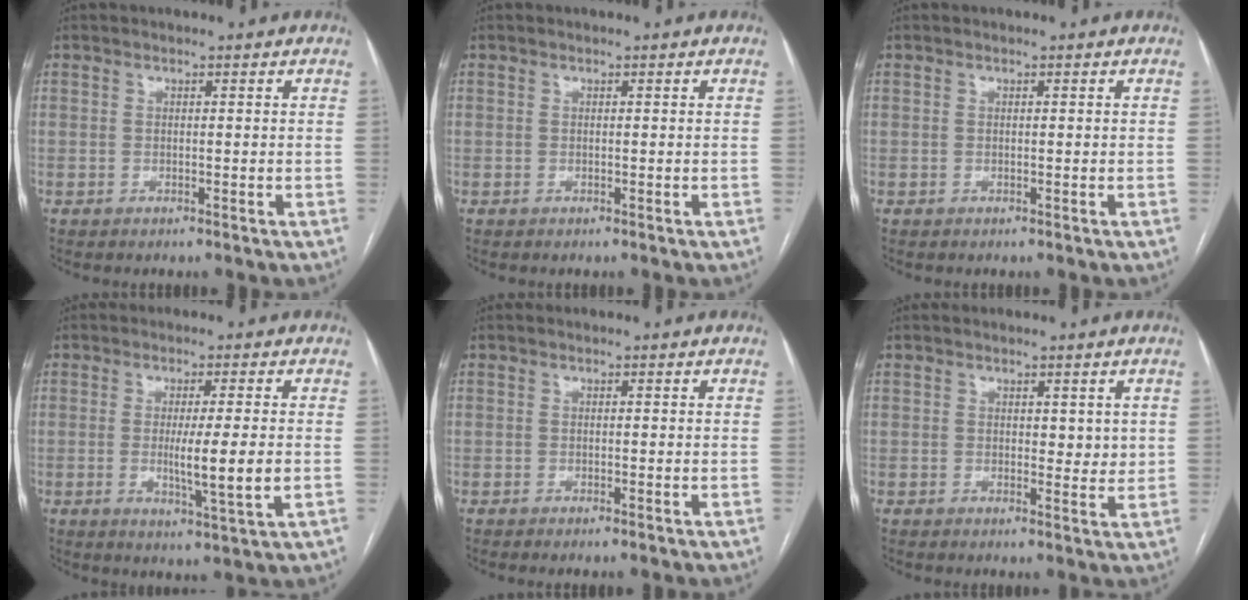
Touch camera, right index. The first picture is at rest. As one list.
[{"total": 0.0}, {"total": 0.0}, {"total": 7.3, "force": [-0.8, -0.3, 7.2], "torque": [-0.121, -0.021, -0.013]}, {"total": 0.7, "force": [-0.5, -0.1, 0.5], "torque": [-0.012, -0.001, -0.007]}, {"total": 2.6, "force": [1.0, 1.5, 1.8], "torque": [-0.017, -0.007, 0.013]}]